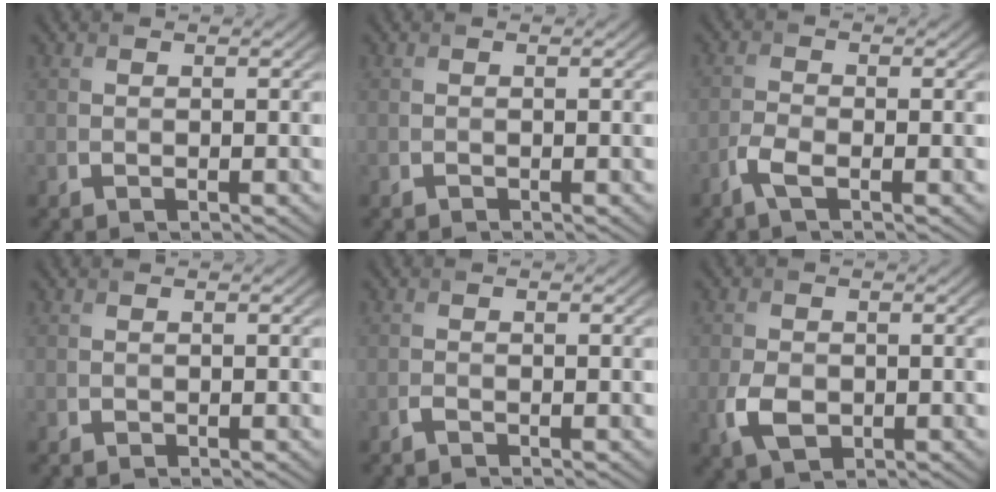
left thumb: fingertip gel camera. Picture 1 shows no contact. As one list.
[{"total": 0.0}, {"total": 2.7, "force": [-1.6, 0.7, 2.0], "torque": [-0.052, 0.000, -0.041]}, {"total": 0.0}, {"total": 0.7, "force": [-0.6, 0.1, 0.4], "torque": [-0.009, 0.001, -0.012]}, {"total": 4.0, "force": [-1.0, 2.8, 2.7], "torque": [-0.070, -0.013, -0.021]}]